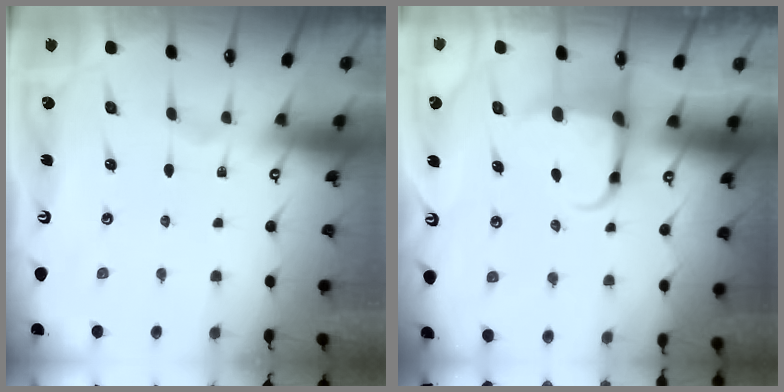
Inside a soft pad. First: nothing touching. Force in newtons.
{"total": 4.0, "press": 3.8, "slide": 1.1}